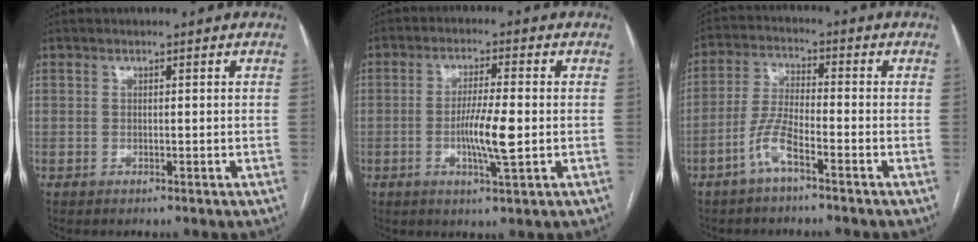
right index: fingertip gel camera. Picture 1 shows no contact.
{"total": 6.7, "force": [-1.2, 0.3, 6.6], "torque": [-0.124, -0.007, -0.022]}
{"total": 5.9, "force": [-3.5, 0.9, 4.6], "torque": [-0.104, 0.004, -0.073]}